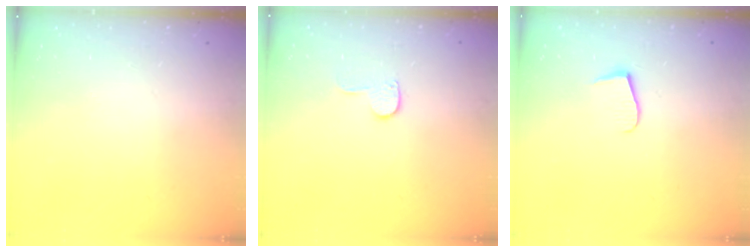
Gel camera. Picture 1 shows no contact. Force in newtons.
{"total": 6.9, "press": 6.9, "slide": 0.5}
{"total": 7.0, "press": 6.9, "slide": 0.5}